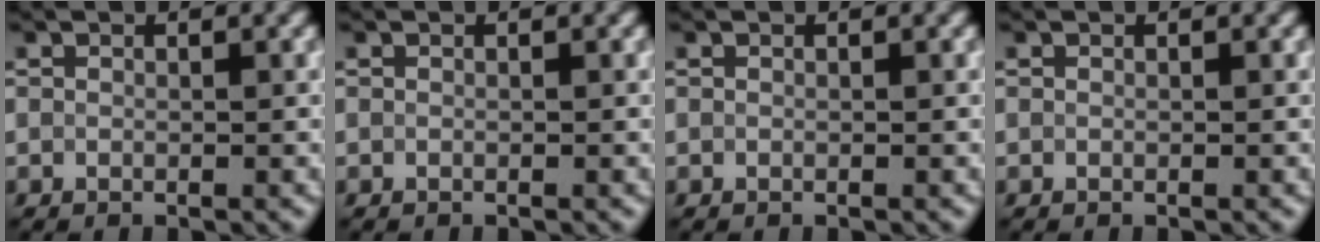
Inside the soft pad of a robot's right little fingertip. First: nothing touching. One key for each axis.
{"total": 0.0}
{"total": 0.0}
{"total": 0.0}